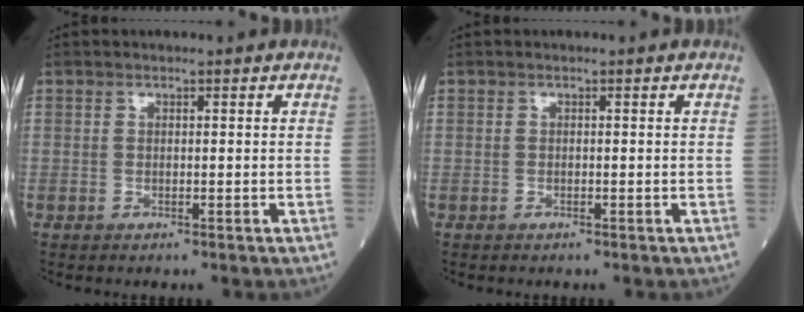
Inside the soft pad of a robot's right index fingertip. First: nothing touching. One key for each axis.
{"total": 0.0}